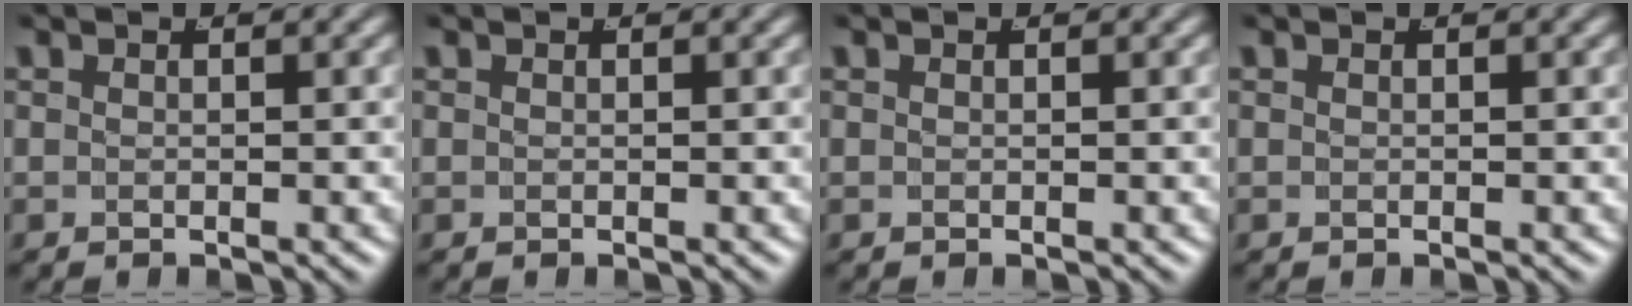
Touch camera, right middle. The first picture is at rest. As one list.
[{"total": 0.0}, {"total": 0.0}, {"total": 0.0}]